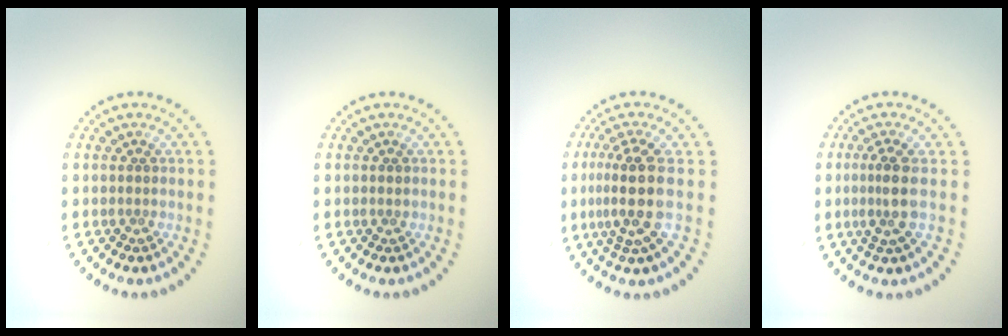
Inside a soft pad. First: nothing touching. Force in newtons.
{"total": 0.5, "press": 0.5, "slide": 0.1}
{"total": 4.1, "press": 3.2, "slide": 2.5}
{"total": 2.5, "press": 2.0, "slide": 1.5}